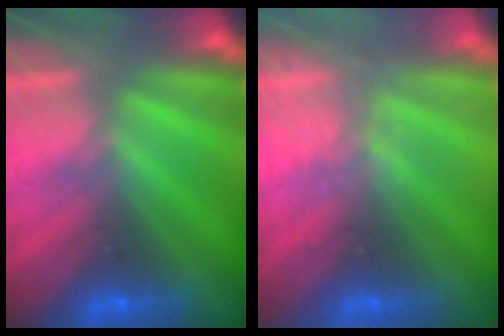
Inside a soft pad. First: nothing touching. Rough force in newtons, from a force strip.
{"total": 2.2}